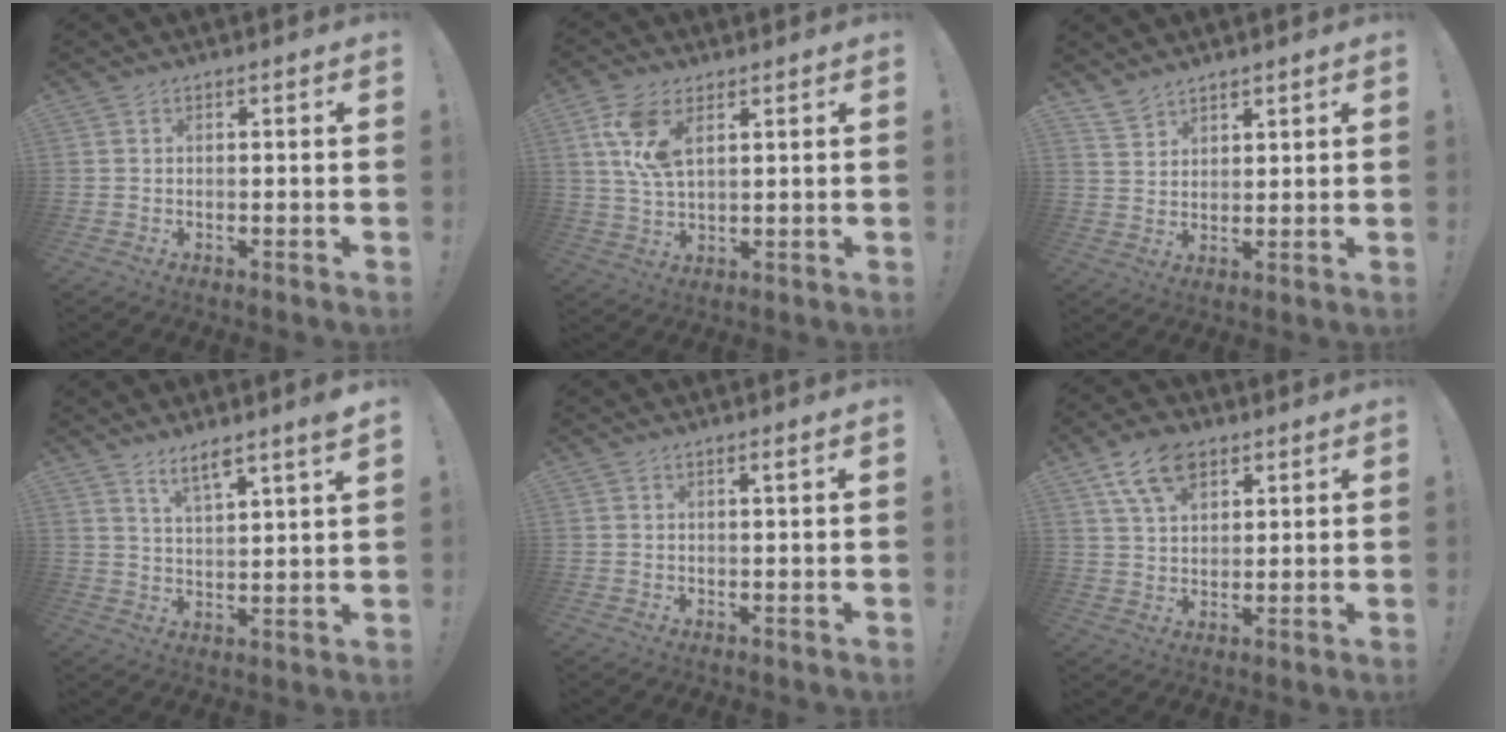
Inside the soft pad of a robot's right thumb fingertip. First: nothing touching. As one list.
[{"total": 9.4, "force": [4.3, 4.5, 7.0], "torque": [-0.140, -0.012, 0.079]}, {"total": 4.9, "force": [4.3, 2.2, 0.8], "torque": [-0.024, -0.025, 0.083]}, {"total": 6.7, "force": [5.5, 0.2, 3.9], "torque": [-0.066, -0.035, 0.091]}, {"total": 1.5, "force": [0.6, -0.4, 1.3], "torque": [-0.026, 0.000, 0.009]}, {"total": 11.0, "force": [6.2, 6.5, 6.2], "torque": [-0.108, -0.012, 0.119]}]